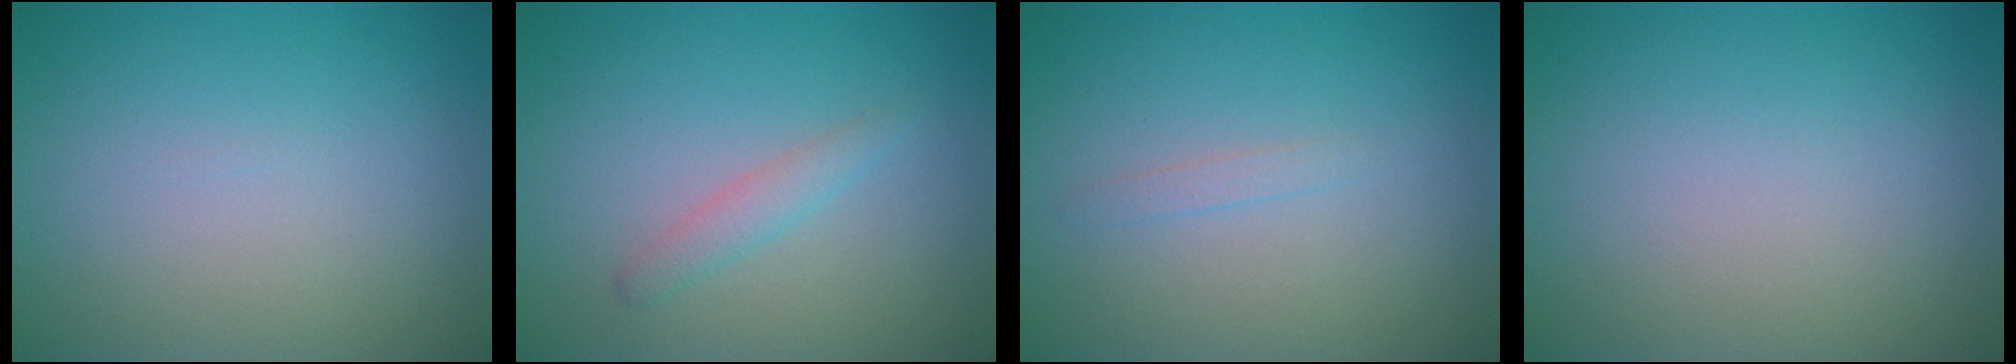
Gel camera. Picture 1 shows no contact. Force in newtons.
{"total": 1.4, "press": 1.4, "slide": 0.1}
{"total": 0.7, "press": 0.7, "slide": 0.0}
{"total": 0.0}